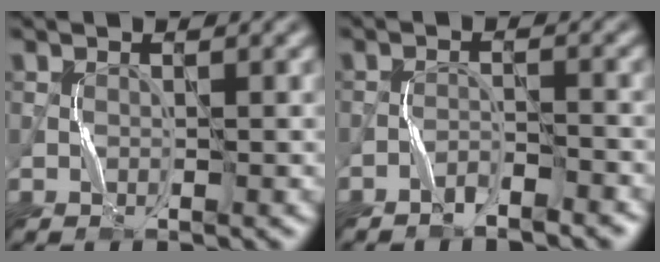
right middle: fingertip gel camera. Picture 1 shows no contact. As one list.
[{"total": 1.8, "force": [-1.7, 0.2, 0.6], "torque": [-0.010, 0.007, -0.032]}]